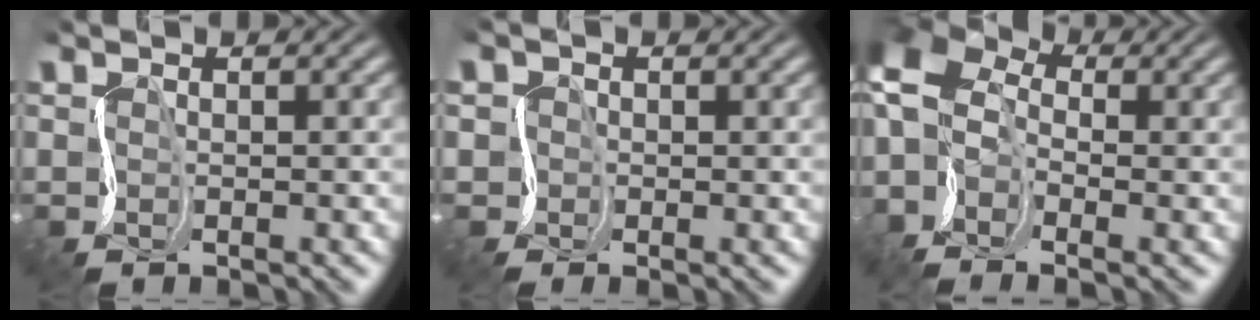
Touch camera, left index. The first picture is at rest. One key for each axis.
{"total": 1.0, "fx": 0.2, "fy": 0.9, "fz": 0.3, "tx": 0.002, "ty": 0.009, "tz": 0.000}
{"total": 8.0, "fx": -1.9, "fy": 5.0, "fz": 6.0, "tx": -0.108, "ty": 0.022, "tz": -0.050}